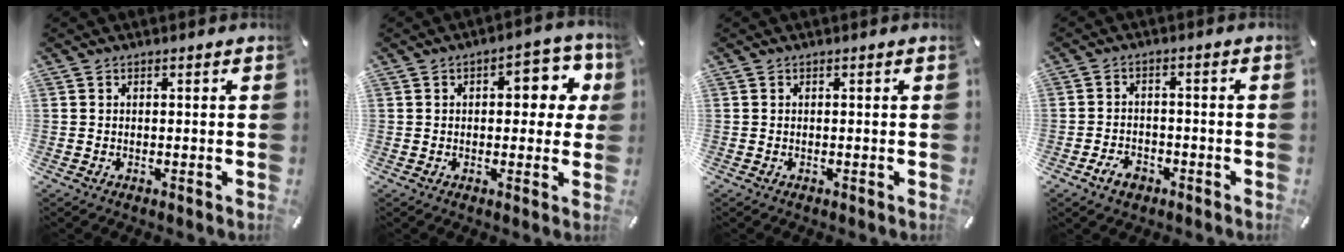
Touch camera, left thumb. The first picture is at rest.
{"total": 9.3, "force": [1.7, 5.3, 7.5], "torque": [-0.087, -0.002, 0.020]}
{"total": 0.0}
{"total": 4.7, "force": [-2.9, 3.0, 2.2], "torque": [-0.047, 0.011, -0.055]}